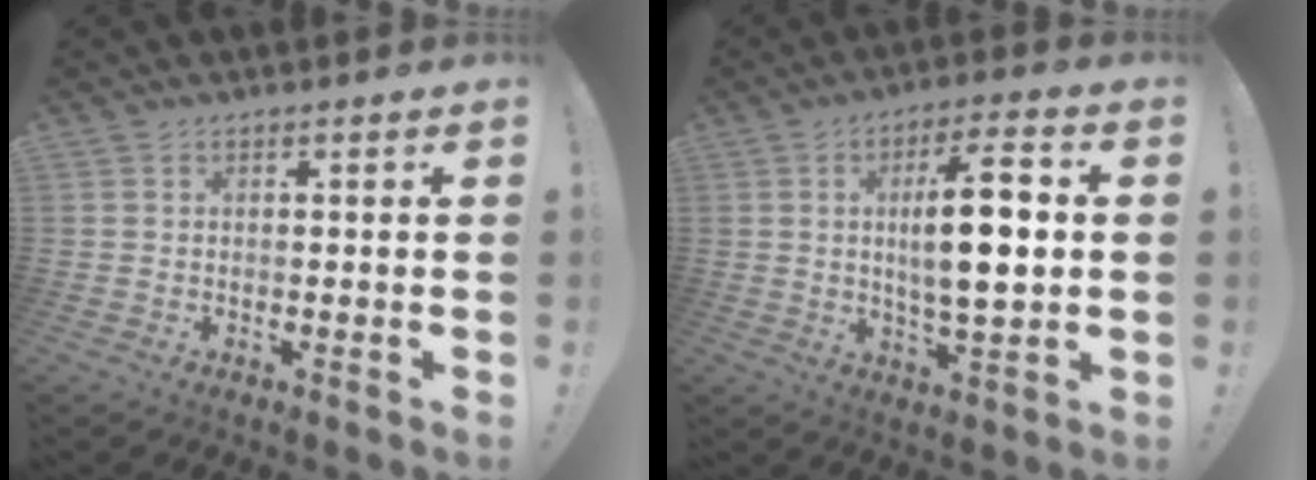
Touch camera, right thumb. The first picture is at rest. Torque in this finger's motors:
{"motor_torque": [-0.20, 0.65, 0.69, 0.55, 0.29]}